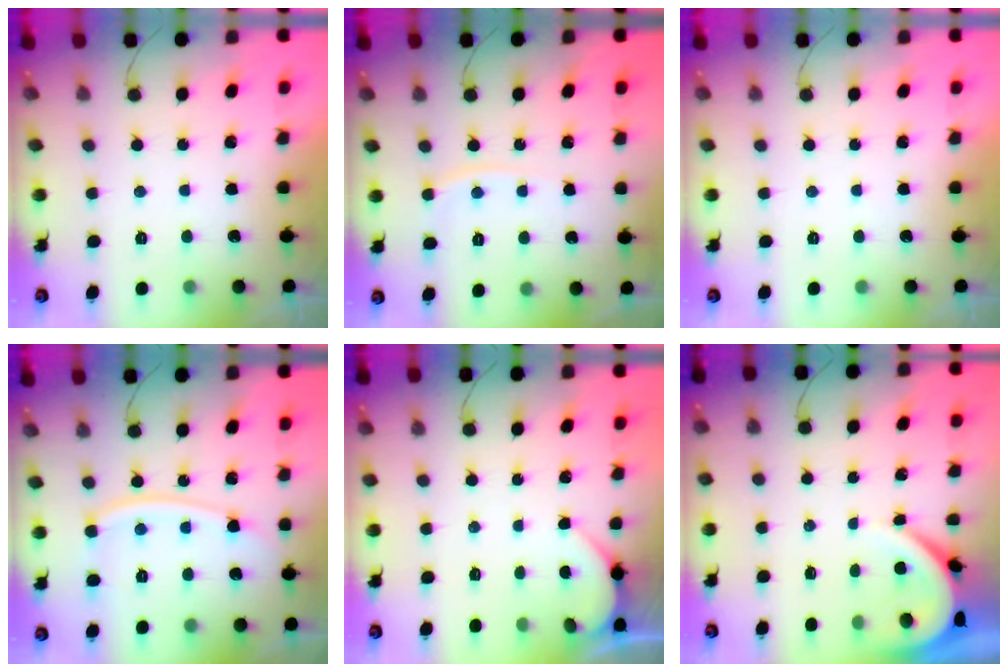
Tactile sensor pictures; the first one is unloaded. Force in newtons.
{"total": 4.8, "press": 4.8, "slide": 0.6}
{"total": 0.0}
{"total": 12.0, "press": 11.9, "slide": 1.3}
{"total": 1.9, "press": 1.9, "slide": 0.1}
{"total": 3.5, "press": 3.4, "slide": 0.4}